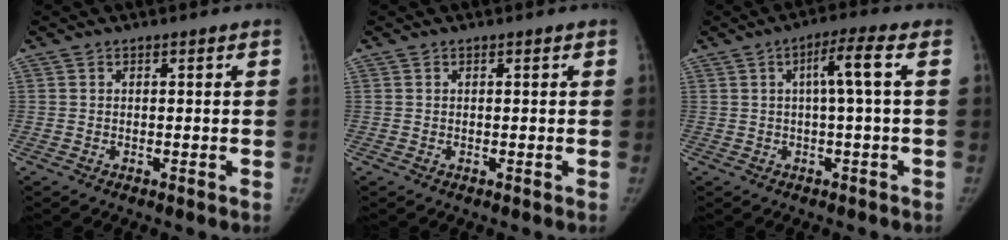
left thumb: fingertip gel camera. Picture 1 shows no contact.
{"total": 0.0}
{"total": 5.3, "force": [0.7, -0.3, 5.2], "torque": [-0.100, 0.013, 0.014]}